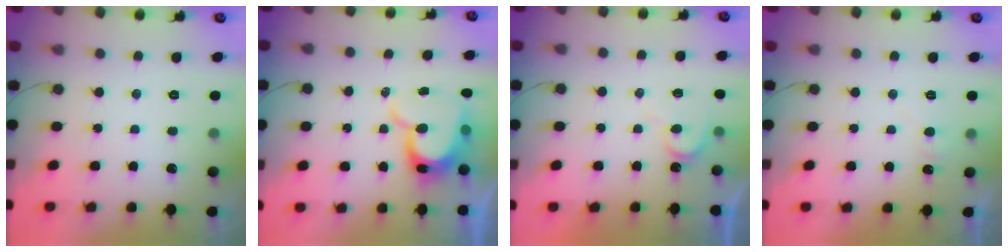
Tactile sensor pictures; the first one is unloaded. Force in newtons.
{"total": 11.4, "press": 11.3, "slide": 1.4}
{"total": 8.1, "press": 8.0, "slide": 0.3}
{"total": 4.5, "press": 4.4, "slide": 0.5}